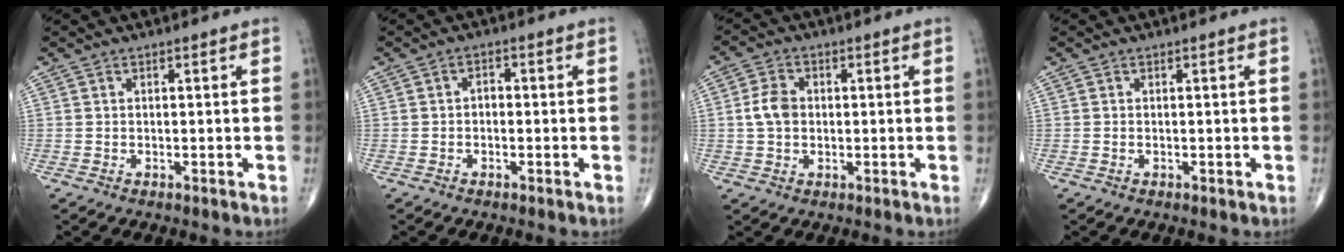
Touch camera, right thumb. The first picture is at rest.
{"total": 1.7, "force": [-0.4, 1.2, 1.1], "torque": [-0.006, 0.010, -0.013]}
{"total": 5.0, "force": [0.1, 3.8, 3.3], "torque": [-0.059, 0.009, -0.003]}
{"total": 0.0}